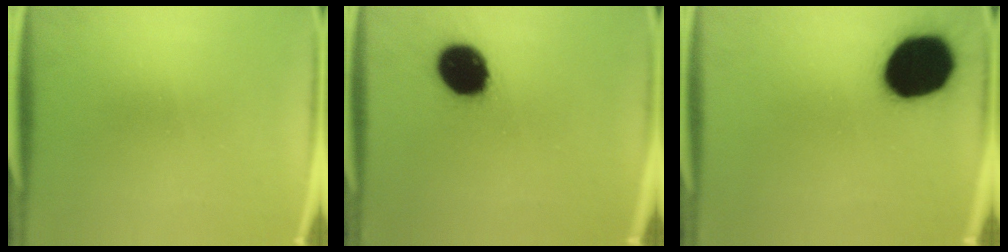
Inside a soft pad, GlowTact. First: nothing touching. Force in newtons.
{"total": 14.3}
{"total": 18.8}